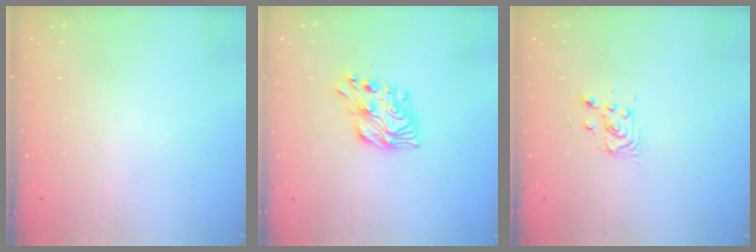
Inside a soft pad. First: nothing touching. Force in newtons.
{"total": 11.6, "press": 11.6, "slide": 0.3}
{"total": 3.1, "press": 3.1, "slide": 0.3}